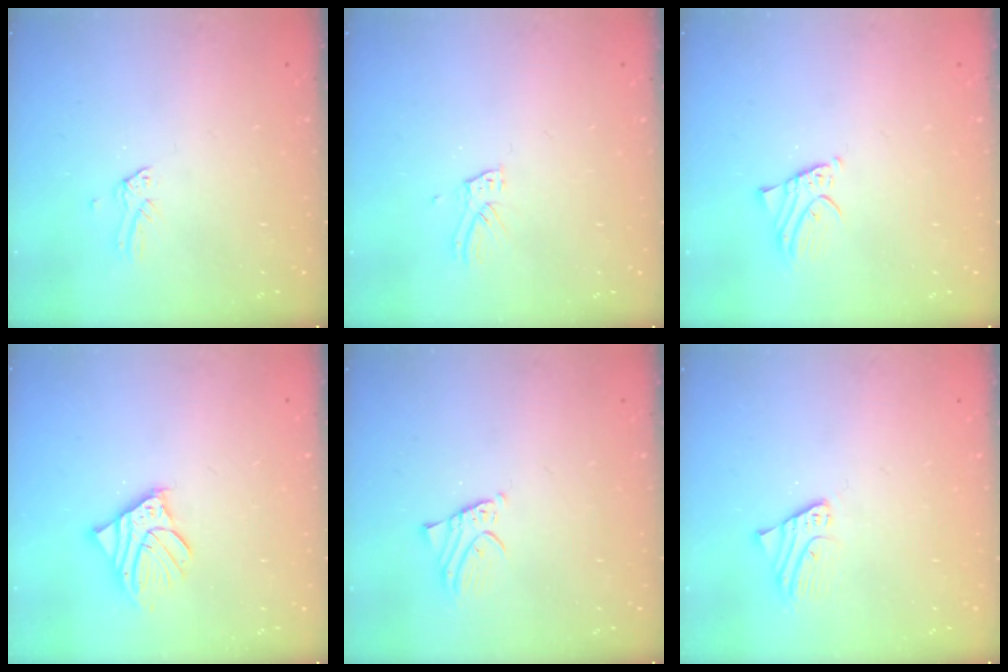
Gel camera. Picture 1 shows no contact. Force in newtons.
{"total": 5.4, "press": 5.3, "slide": 0.5}
{"total": 1.8, "press": 1.8, "slide": 0.4}
{"total": 8.9, "press": 8.8, "slide": 1.5}
{"total": 1.8, "press": 1.8, "slide": 0.4}
{"total": 2.3, "press": 2.3, "slide": 0.1}